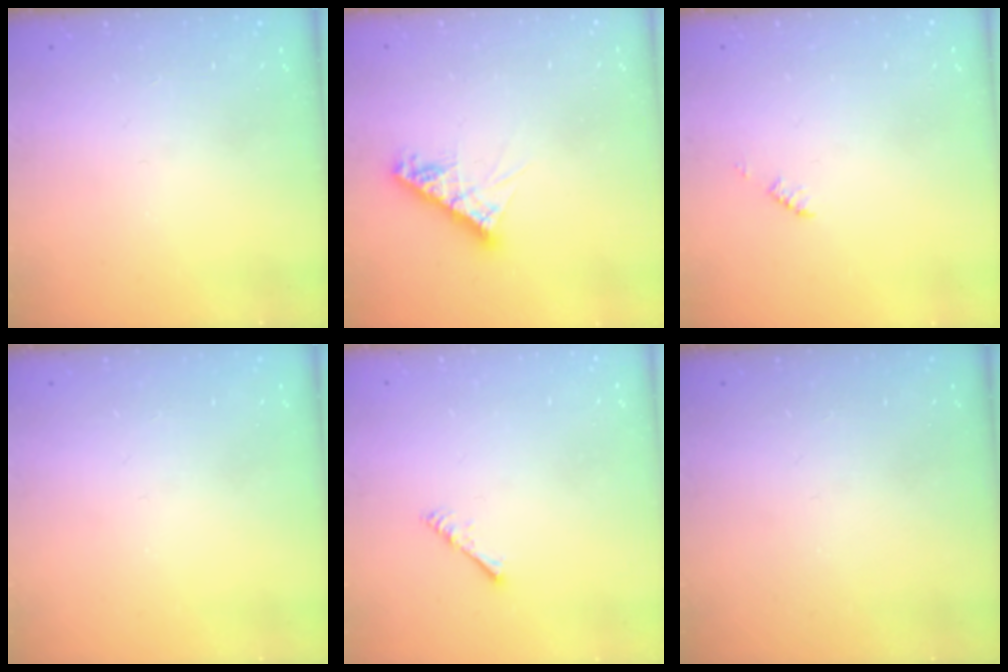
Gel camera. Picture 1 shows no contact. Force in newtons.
{"total": 9.3, "press": 9.3, "slide": 0.9}
{"total": 1.2, "press": 1.2, "slide": 0.2}
{"total": 0.0}
{"total": 2.0, "press": 1.9, "slide": 0.4}
{"total": 0.0}